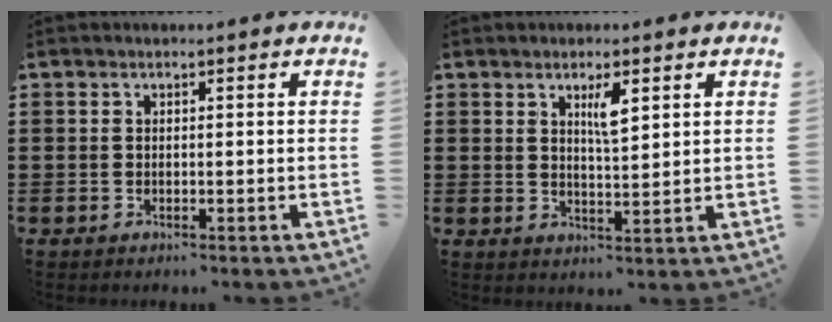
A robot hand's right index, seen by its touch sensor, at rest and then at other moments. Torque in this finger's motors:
{"motor_torque": [0.32, -0.06, 0.08, 0.06]}